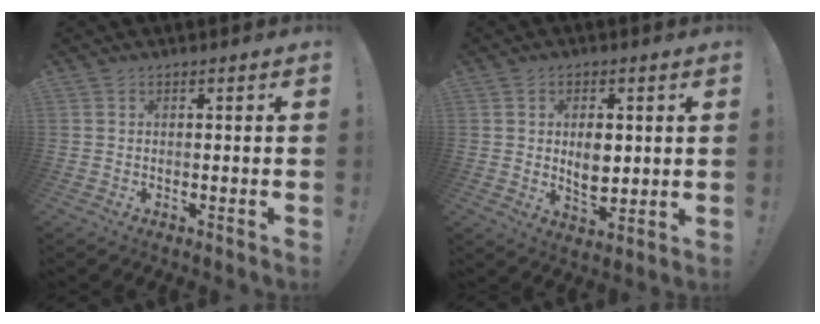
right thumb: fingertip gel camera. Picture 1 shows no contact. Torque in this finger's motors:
{"motor_torque": [-0.28, 0.23, 0.16, 0.60, 0.00]}